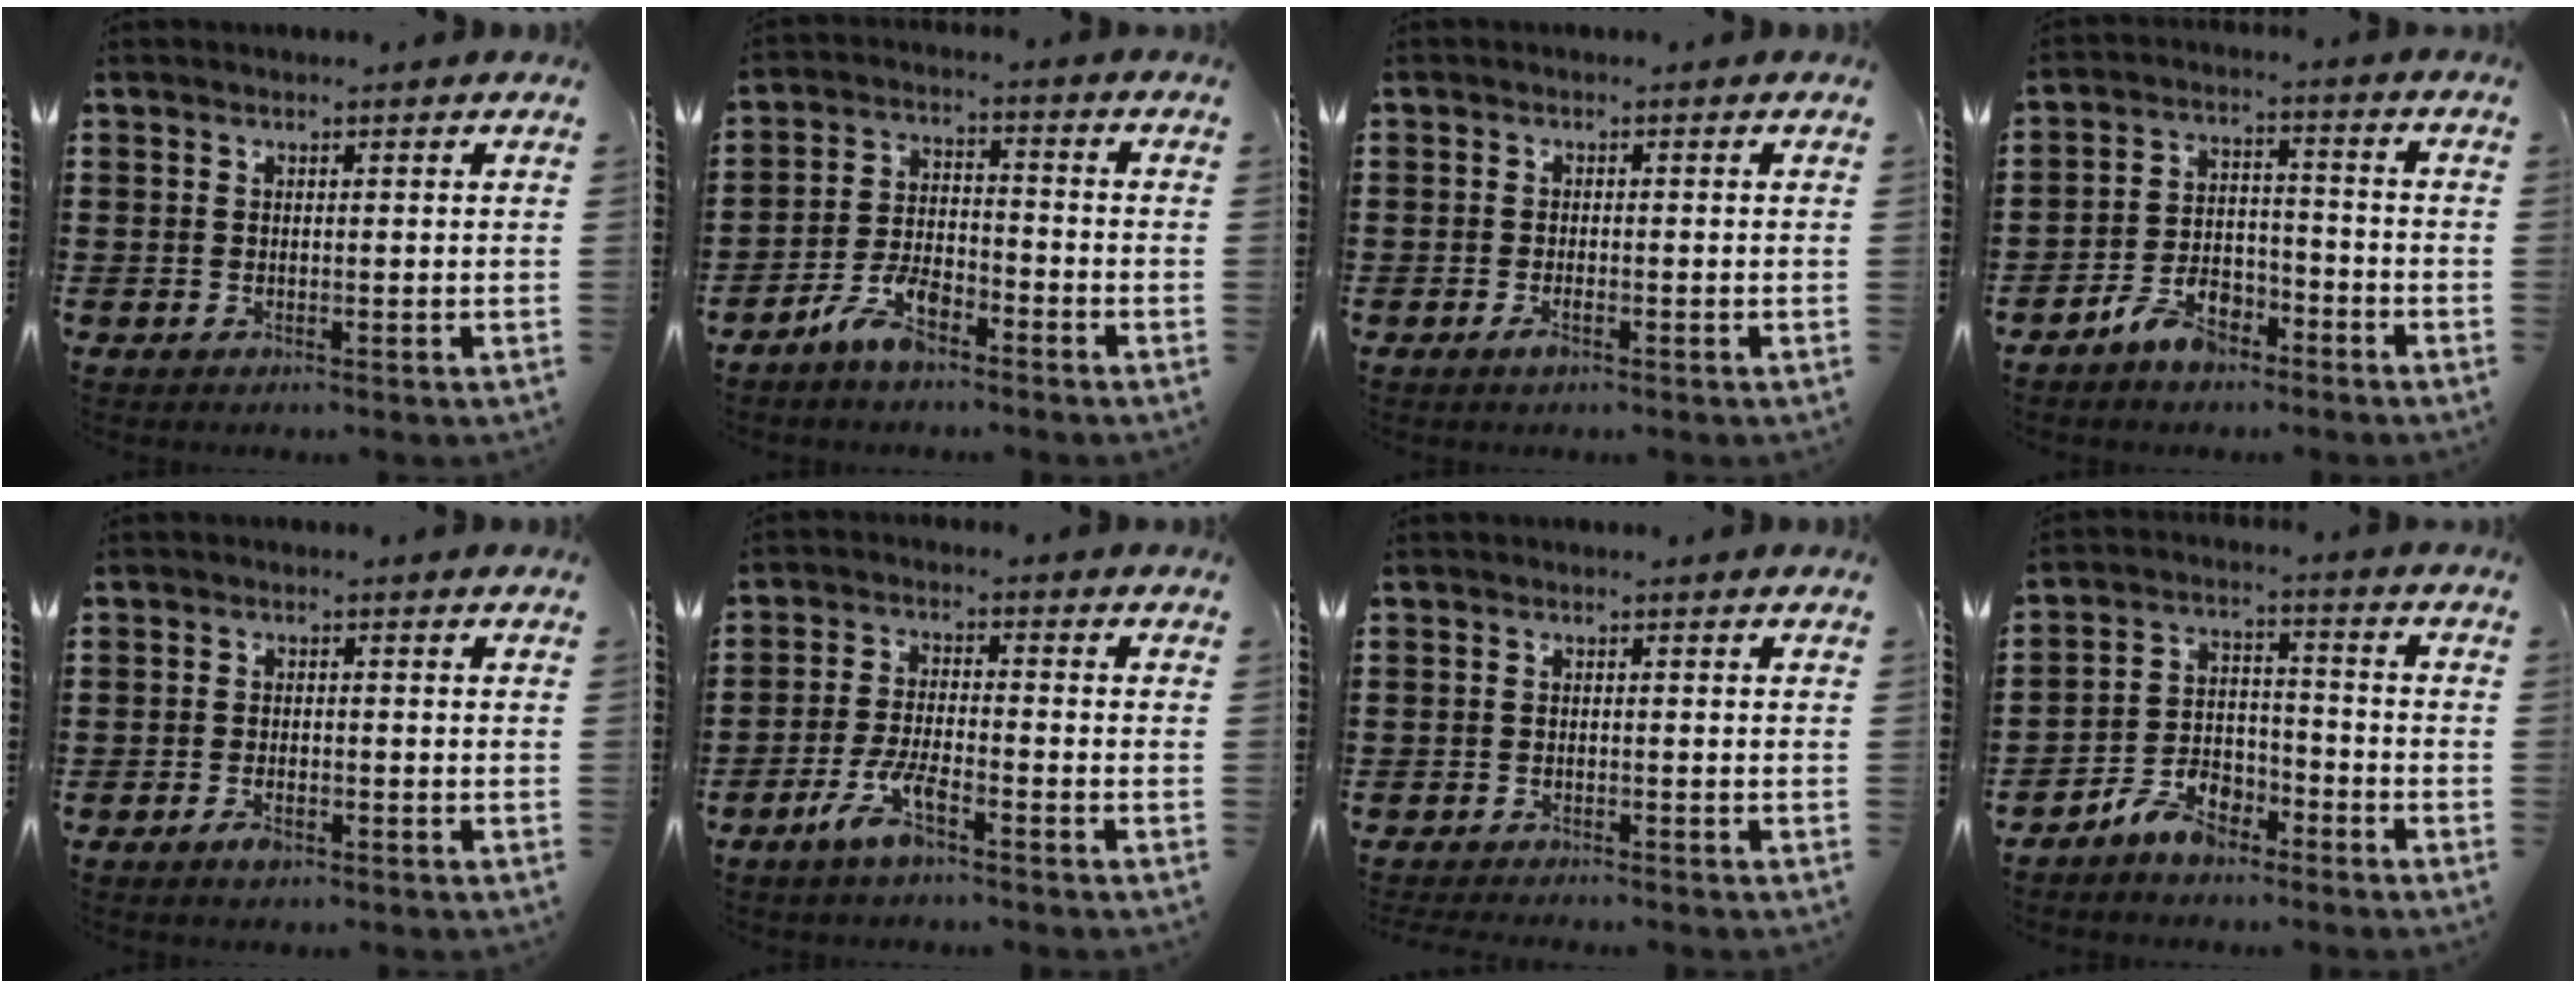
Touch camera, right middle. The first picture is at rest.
{"total": 6.5, "force": [-5.0, 2.3, 3.4], "torque": [-0.081, 0.009, -0.100]}
{"total": 1.5, "force": [-0.9, 0.5, 1.1], "torque": [-0.028, -0.004, -0.019]}
{"total": 6.5, "force": [-5.3, 2.8, 2.5], "torque": [-0.053, 0.017, -0.102]}
{"total": 2.2, "force": [-1.4, 0.9, 1.4], "torque": [-0.032, -0.002, -0.029]}
{"total": 6.0, "force": [-3.8, 1.3, 4.5], "torque": [-0.098, -0.002, -0.073]}
{"total": 1.2, "force": [-1.2, 0.0, 0.0], "torque": [-0.003, 0.002, -0.024]}
{"total": 6.7, "force": [-5.6, 2.9, 2.1], "torque": [-0.048, 0.018, -0.111]}